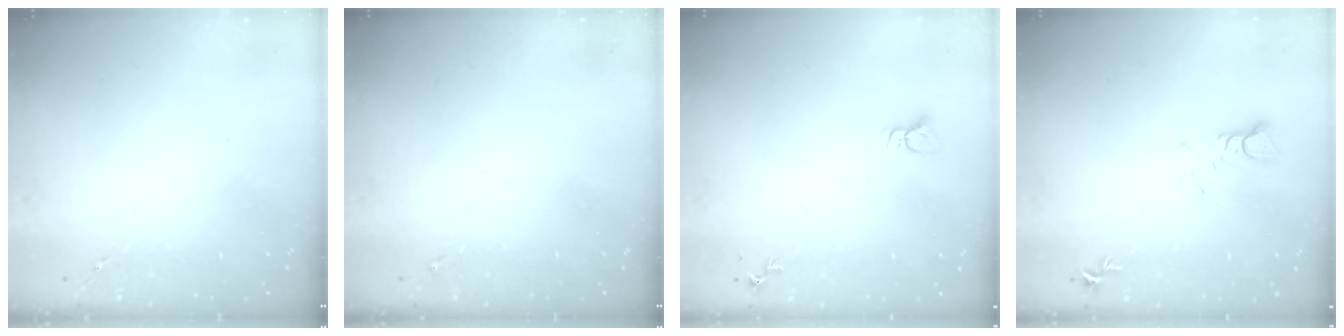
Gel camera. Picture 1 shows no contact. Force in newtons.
{"total": 0.0}
{"total": 2.2, "press": 2.2, "slide": 0.1}
{"total": 4.0, "press": 4.0, "slide": 0.3}